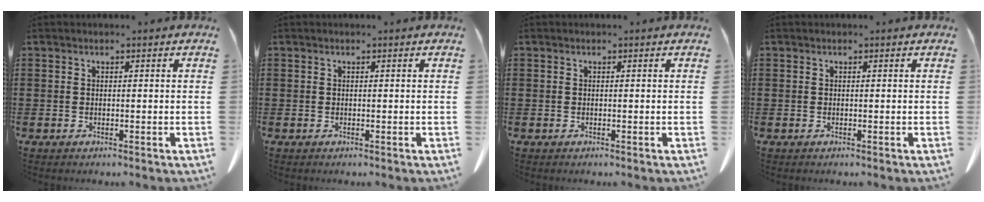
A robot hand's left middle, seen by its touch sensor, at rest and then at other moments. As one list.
[{"total": 0.0}, {"total": 0.0}, {"total": 0.0}]